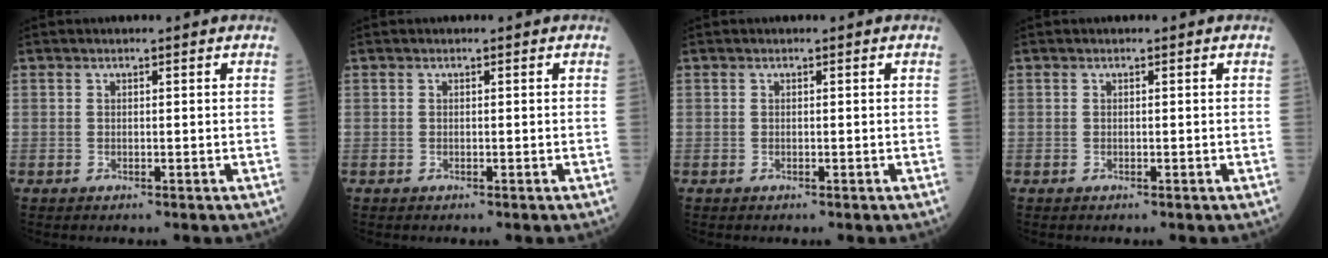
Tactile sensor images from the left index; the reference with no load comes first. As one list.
[{"total": 0.0}, {"total": 0.0}, {"total": 0.0}]